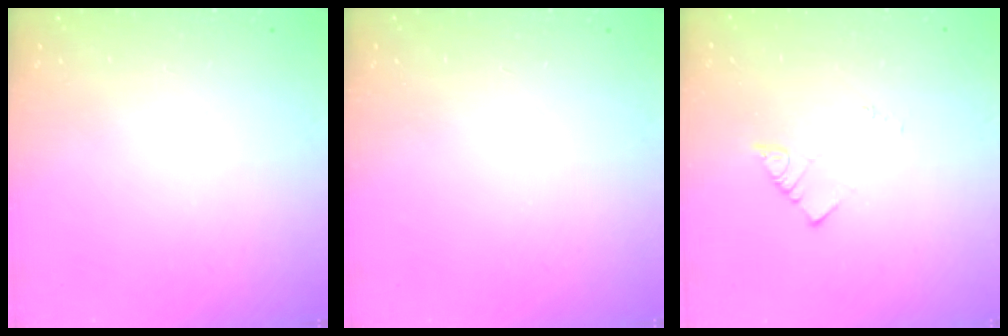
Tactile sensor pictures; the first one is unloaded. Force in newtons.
{"total": 0.0}
{"total": 1.8, "press": 1.8, "slide": 0.3}